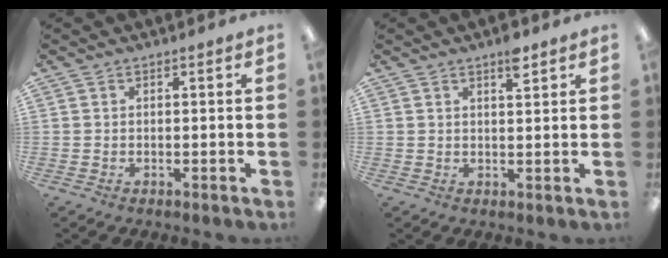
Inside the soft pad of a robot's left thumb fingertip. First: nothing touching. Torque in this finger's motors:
{"motor_torque": [0.21, -0.04, 0.25, -0.23, 0.02]}